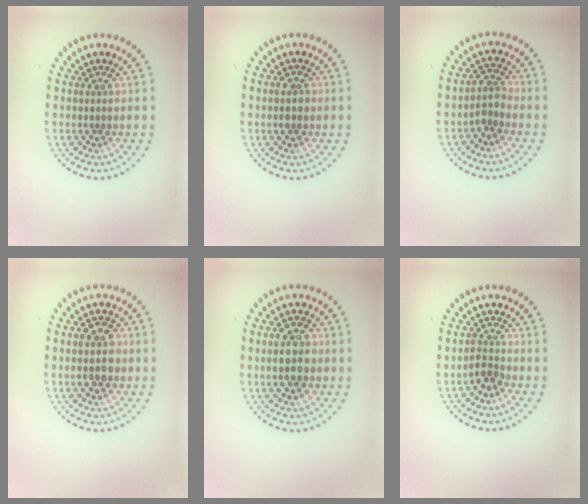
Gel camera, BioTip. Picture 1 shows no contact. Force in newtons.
{"total": 1.5, "press": 1.5, "slide": 0.1}
{"total": 2.0, "press": 1.5, "slide": 1.2}
{"total": 3.4, "press": 3.4, "slide": 0.2}
{"total": 3.9, "press": 3.9, "slide": 0.2}
{"total": 1.8, "press": 1.5, "slide": 1.1}